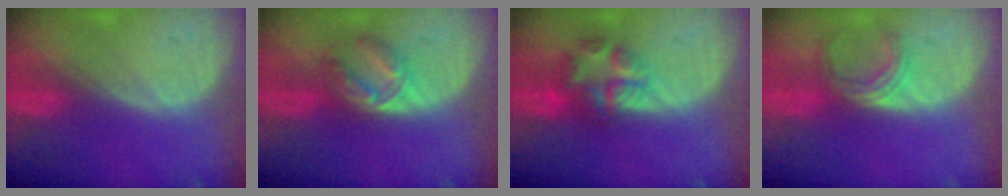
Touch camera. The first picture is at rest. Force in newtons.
{"total": 5.9, "press": 5.5, "slide": 2.0}
{"total": 6.7, "press": 6.4, "slide": 1.8}
{"total": 4.9, "press": 4.5, "slide": 1.9}